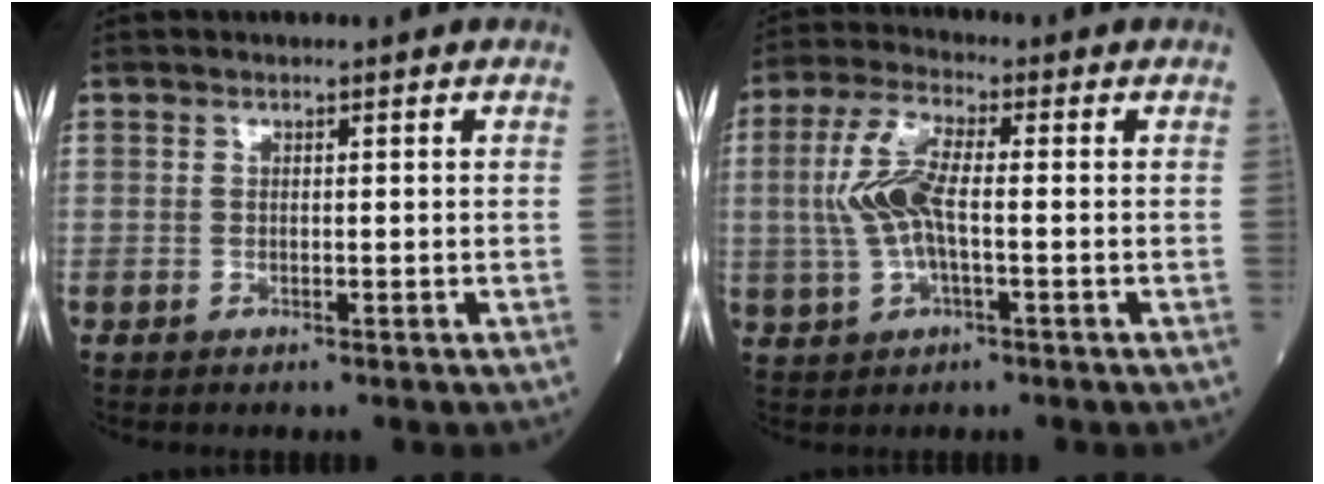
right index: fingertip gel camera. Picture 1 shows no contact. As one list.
[{"total": 8.1, "force": [-0.1, 2.5, 7.8], "torque": [-0.180, 0.009, -0.002]}]